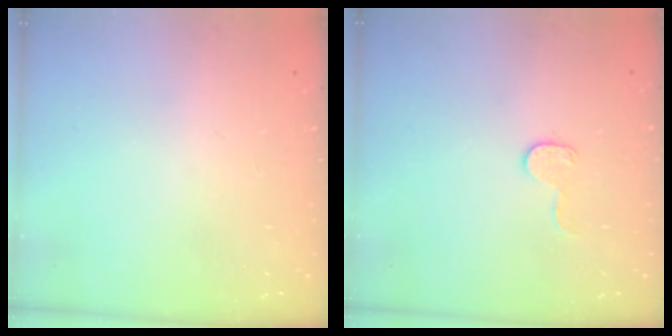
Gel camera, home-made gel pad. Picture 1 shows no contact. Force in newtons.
{"total": 7.6, "press": 7.6, "slide": 0.1}